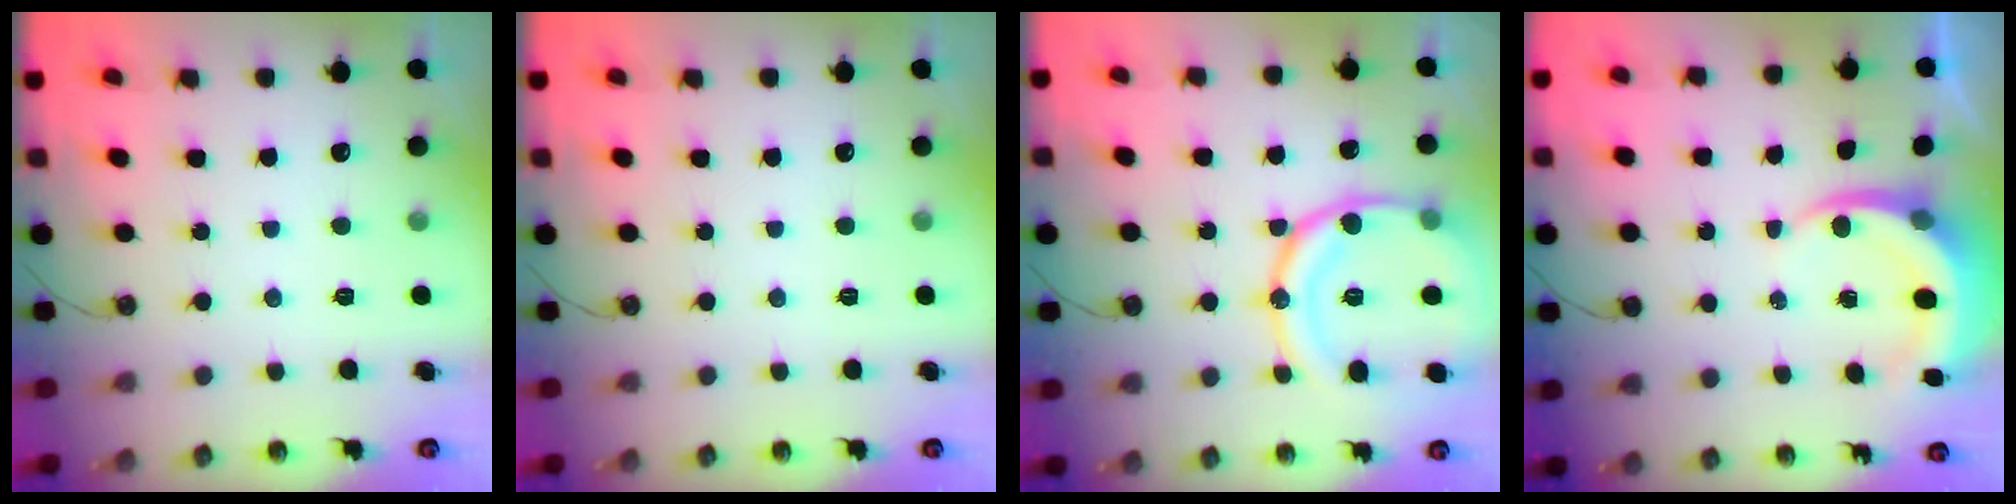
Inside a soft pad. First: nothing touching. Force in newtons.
{"total": 0.0}
{"total": 20.7, "press": 20.5, "slide": 2.4}
{"total": 5.5, "press": 5.5, "slide": 0.5}